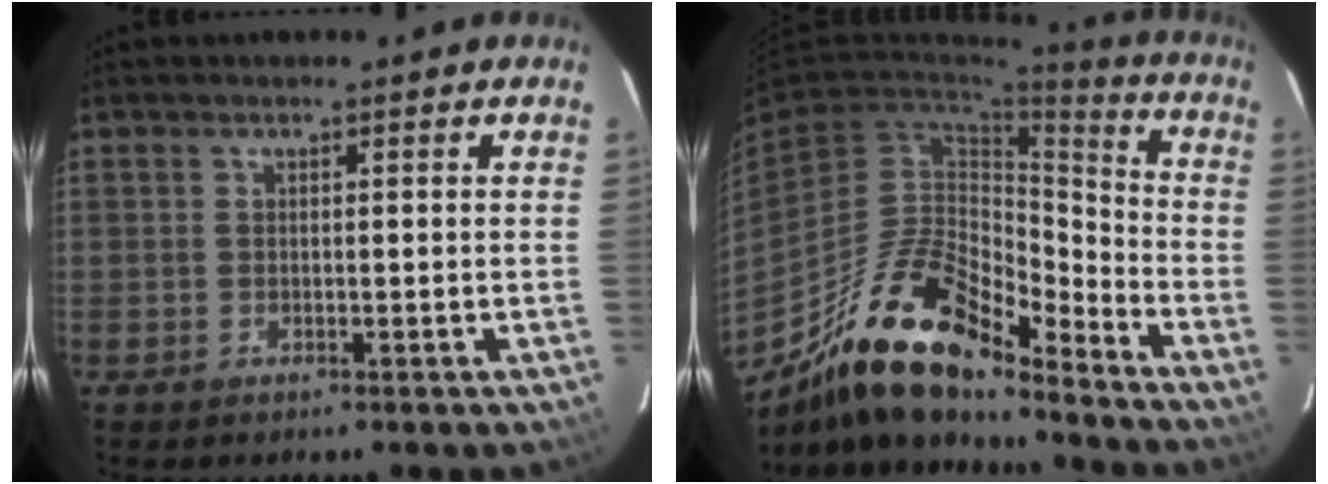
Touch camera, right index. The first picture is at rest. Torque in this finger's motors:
{"motor_torque": [0.85, -0.84, 0.36, 0.06]}